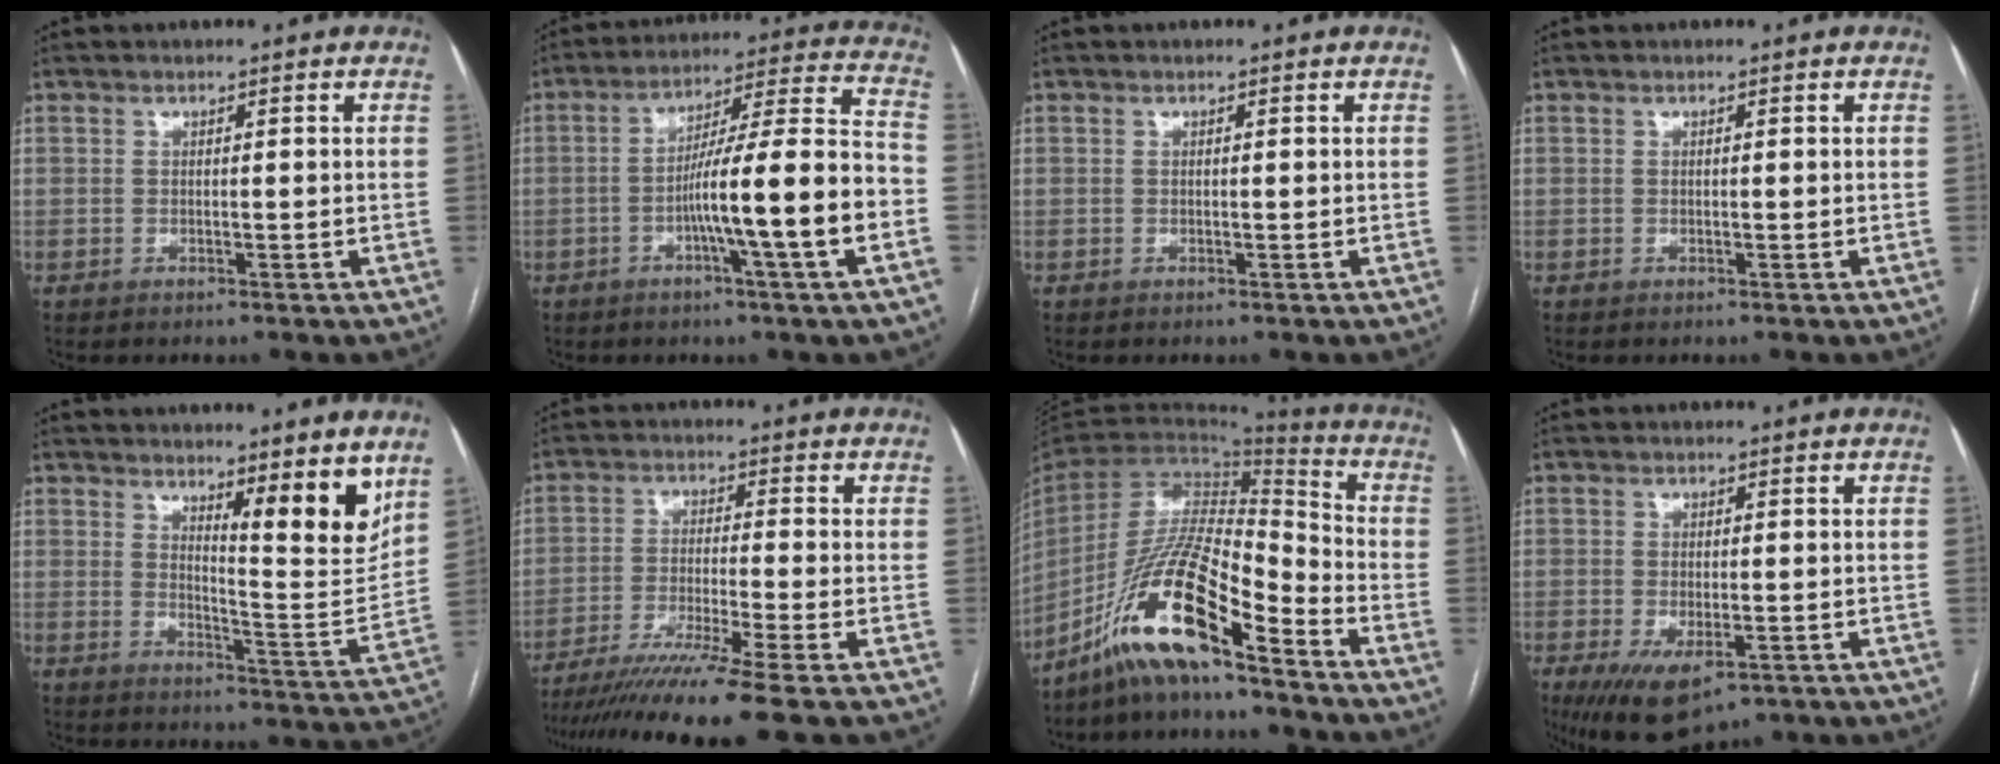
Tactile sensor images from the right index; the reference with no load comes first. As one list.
[{"total": 15.6, "force": [-4.5, -0.6, 14.9], "torque": [-0.238, 0.012, -0.076]}, {"total": 0.0}, {"total": 0.0}, {"total": 9.0, "force": [6.4, 0.4, 6.3], "torque": [-0.083, -0.032, 0.097]}, {"total": 13.7, "force": [-11.0, -2.5, 7.8], "torque": [-0.121, -0.042, -0.177]}, {"total": 15.4, "force": [-11.0, 2.1, 10.6], "torque": [-0.204, 0.007, -0.202]}, {"total": 8.8, "force": [-4.7, 3.7, 6.4], "torque": [-0.112, -0.019, -0.069]}]